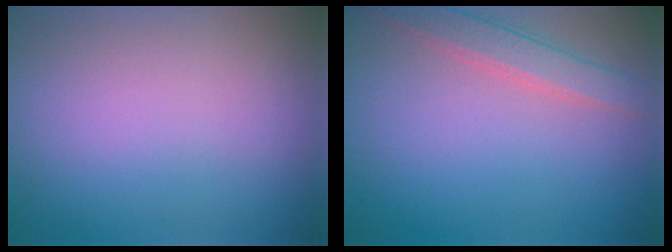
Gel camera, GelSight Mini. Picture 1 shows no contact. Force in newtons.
{"total": 2.7, "press": 2.7, "slide": 0.1}